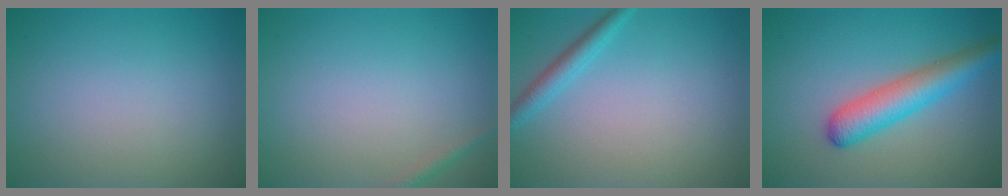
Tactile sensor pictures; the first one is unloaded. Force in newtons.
{"total": 0.8, "press": 0.8, "slide": 0.1}
{"total": 2.0, "press": 2.0, "slide": 0.1}
{"total": 4.8, "press": 4.8, "slide": 0.2}